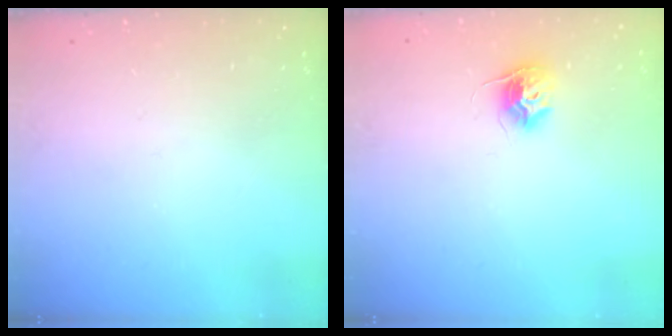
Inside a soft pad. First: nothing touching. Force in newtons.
{"total": 9.3, "press": 9.3, "slide": 0.5}